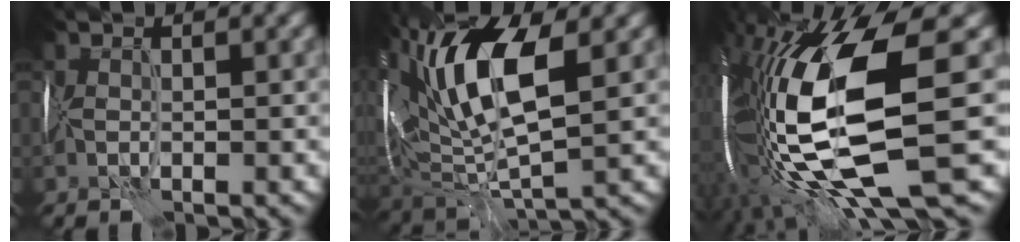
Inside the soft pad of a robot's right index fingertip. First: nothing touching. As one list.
[{"total": 11.1, "force": [3.1, 5.1, 9.3], "torque": [-0.172, 0.017, 0.050]}, {"total": 18.7, "force": [-2.1, 5.8, 17.6], "torque": [-0.343, -0.042, -0.022]}]